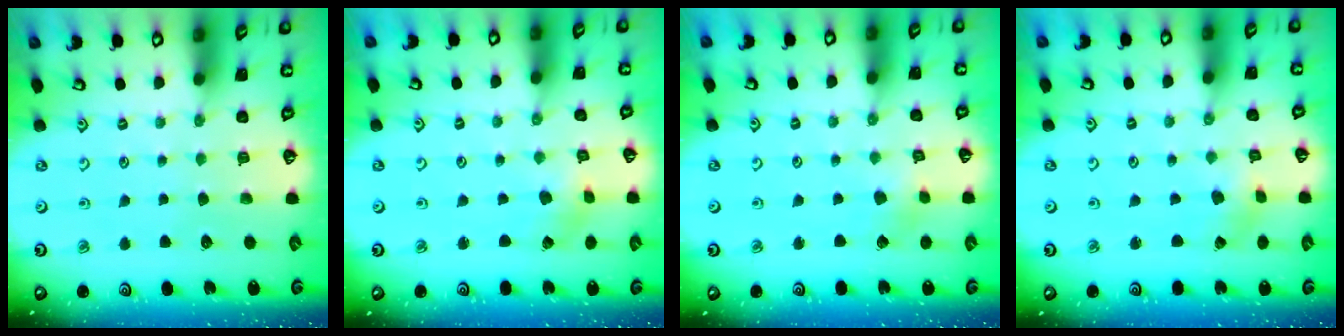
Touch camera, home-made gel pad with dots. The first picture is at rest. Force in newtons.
{"total": 0.9, "press": 0.8, "slide": 0.2}
{"total": 2.7, "press": 2.7, "slide": 0.3}
{"total": 1.5, "press": 1.5, "slide": 0.3}